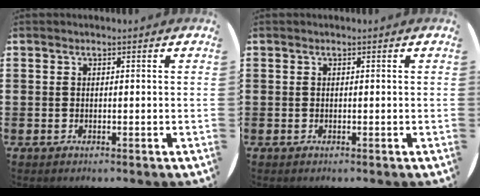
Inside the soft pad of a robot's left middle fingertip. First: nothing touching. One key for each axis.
{"total": 0.0}